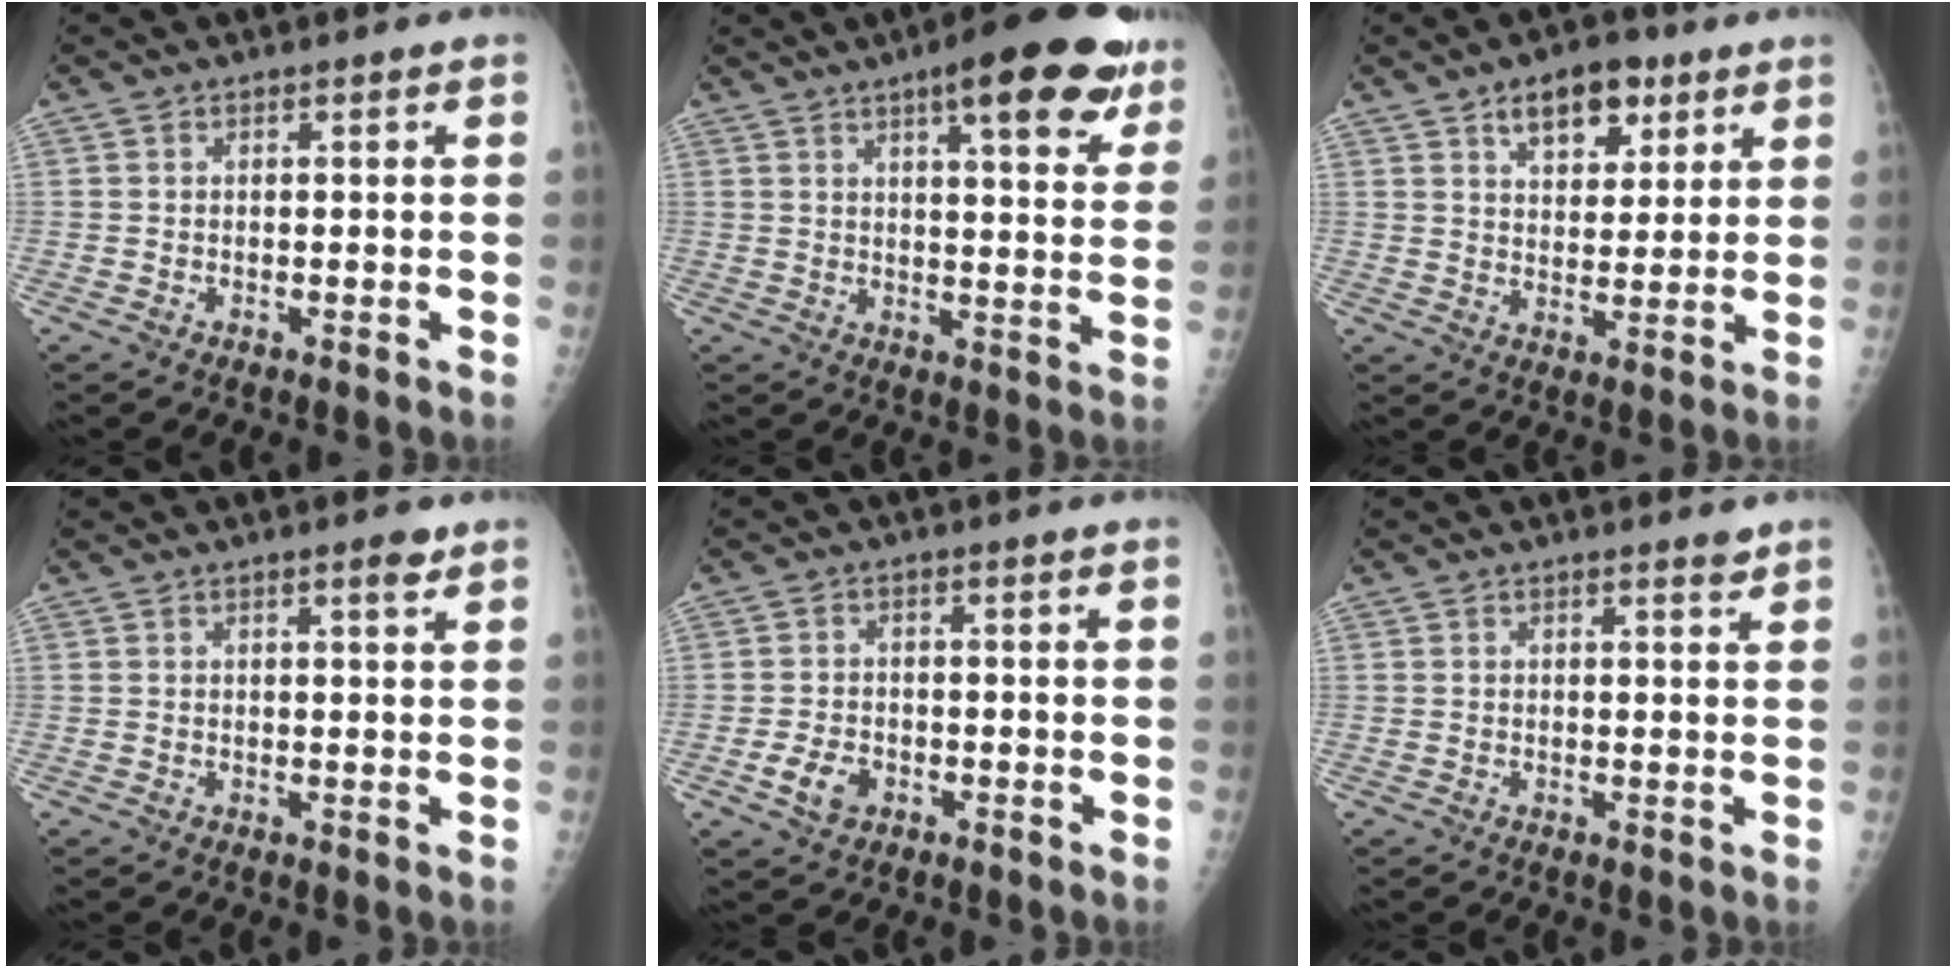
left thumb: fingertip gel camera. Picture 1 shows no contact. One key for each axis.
{"total": 16.6, "fx": 9.7, "fy": 4.7, "fz": 12.6, "tx": -0.137, "ty": -0.032, "tz": 0.121}
{"total": 9.3, "fx": 5.2, "fy": 5.3, "fz": 5.5, "tx": -0.046, "ty": -0.022, "tz": 0.080}
{"total": 1.8, "fx": 1.2, "fy": 0.4, "fz": 1.3, "tx": -0.018, "ty": -0.006, "tz": 0.016}
{"total": 4.2, "fx": -1.9, "fy": 2.9, "fz": 2.3, "tx": -0.032, "ty": 0.008, "tz": -0.031}
{"total": 1.1, "fx": 0.9, "fy": 0.3, "fz": 0.5, "tx": -0.004, "ty": -0.007, "tz": 0.011}